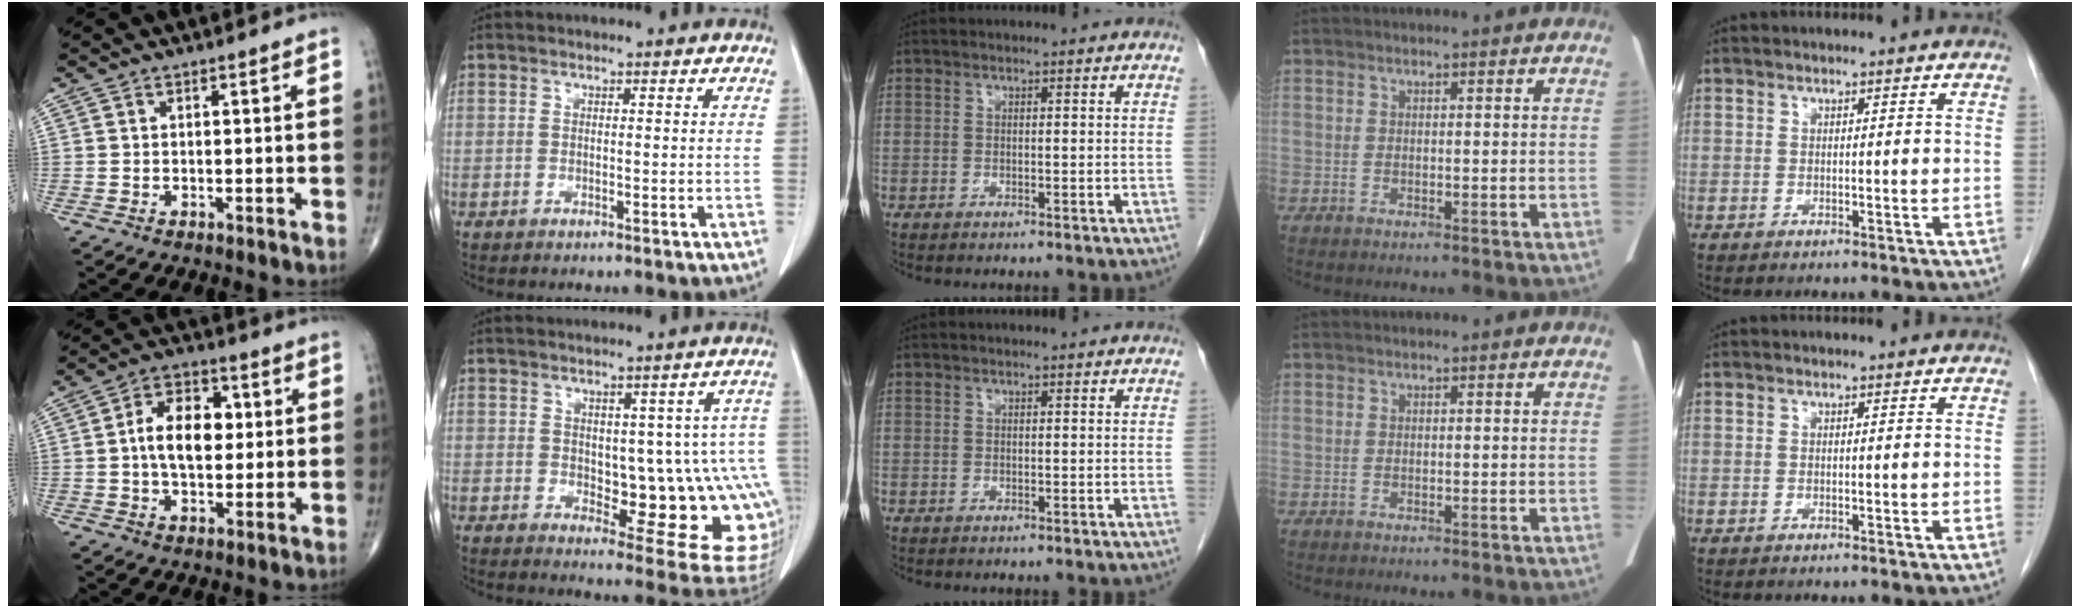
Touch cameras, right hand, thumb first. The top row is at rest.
{"thumb": {"total": 10.8, "force": [1.0, 6.7, 8.4], "torque": [-0.118, 0.012, 0.011]}, "index": {"total": 14.0, "force": [-0.4, 5.5, 12.9], "torque": [-0.116, 0.008, 0.011]}}